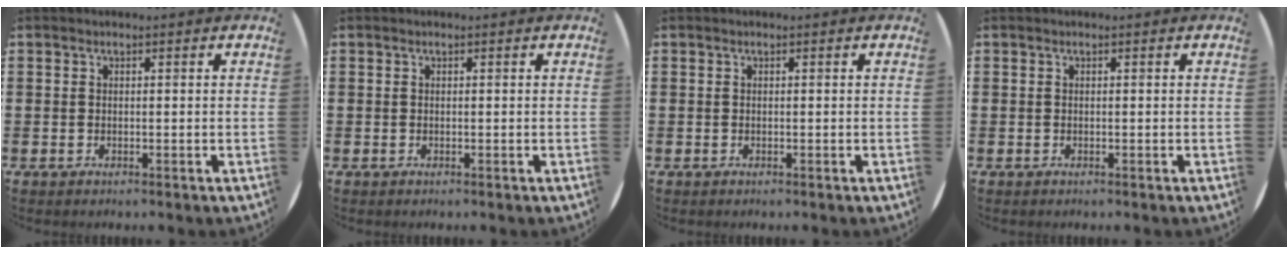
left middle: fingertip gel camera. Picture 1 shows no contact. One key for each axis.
{"total": 0.0}
{"total": 0.0}
{"total": 0.0}